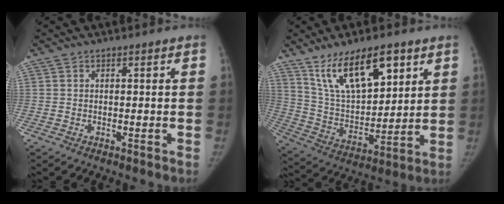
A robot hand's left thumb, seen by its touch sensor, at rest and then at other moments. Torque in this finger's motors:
{"motor_torque": [0.40, 0.95, 1.06, -1.70, 0.13]}